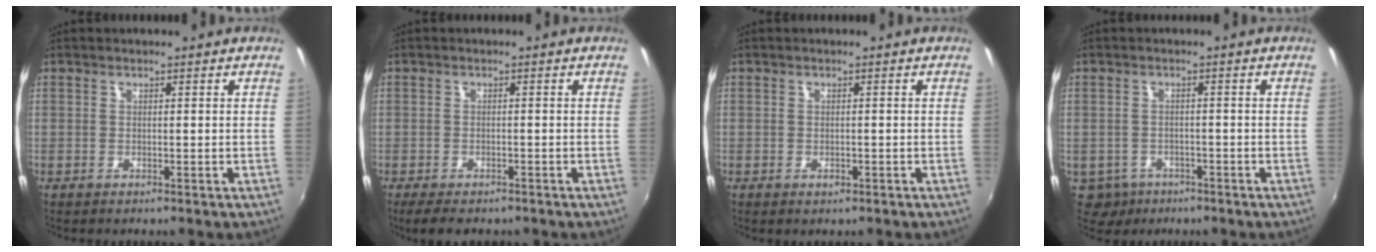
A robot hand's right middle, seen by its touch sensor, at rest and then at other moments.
{"total": 5.2, "force": [-4.1, 1.8, 2.6], "torque": [-0.060, -0.018, -0.063]}
{"total": 1.0, "force": [-0.6, 0.6, 0.6], "torque": [-0.009, -0.001, -0.007]}
{"total": 5.4, "force": [-2.9, 4.2, 1.7], "torque": [-0.045, -0.007, -0.039]}